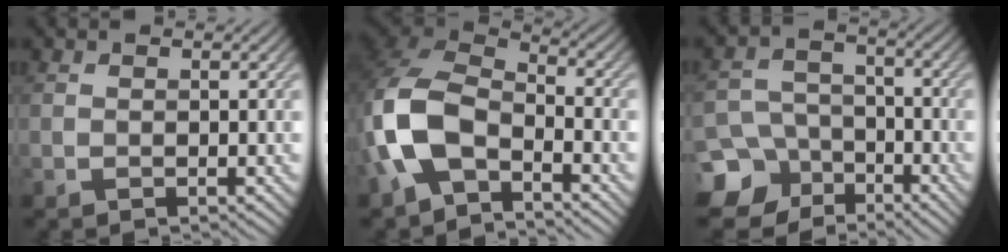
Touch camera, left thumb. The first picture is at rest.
{"total": 10.2, "force": [-4.4, 5.5, 7.4], "torque": [-0.170, 0.001, -0.104]}
{"total": 10.8, "force": [-6.5, 8.2, 2.9], "torque": [-0.078, -0.032, -0.130]}